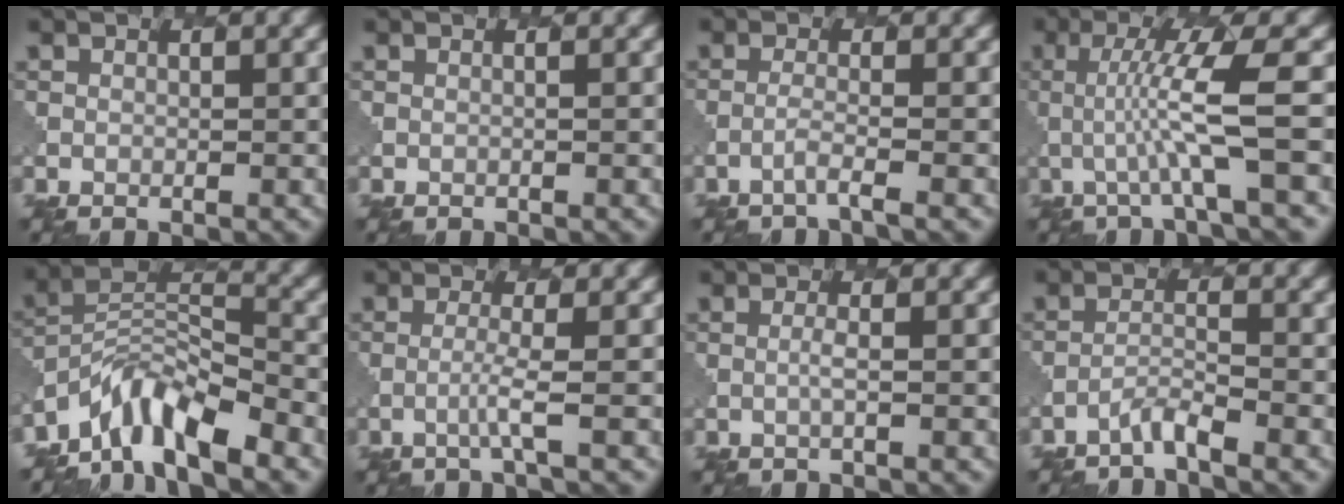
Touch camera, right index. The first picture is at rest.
{"total": 0.6, "force": [0.2, 0.3, 0.6], "torque": [-0.005, -0.003, -0.006]}
{"total": 1.6, "force": [-0.9, 0.2, 1.3], "torque": [-0.015, 0.003, -0.031]}
{"total": 5.3, "force": [-0.4, 0.5, 5.2], "torque": [-0.099, 0.004, -0.006]}
{"total": 6.8, "force": [-5.7, 1.9, 3.3], "torque": [-0.050, 0.001, -0.114]}
{"total": 1.7, "force": [-0.4, 0.1, 1.7], "torque": [-0.030, 0.001, -0.017]}
{"total": 0.9, "force": [0.1, 0.2, 0.9], "torque": [-0.015, 0.000, -0.001]}
{"total": 1.7, "force": [-1.6, 0.0, 0.8], "torque": [-0.012, 0.005, -0.039]}